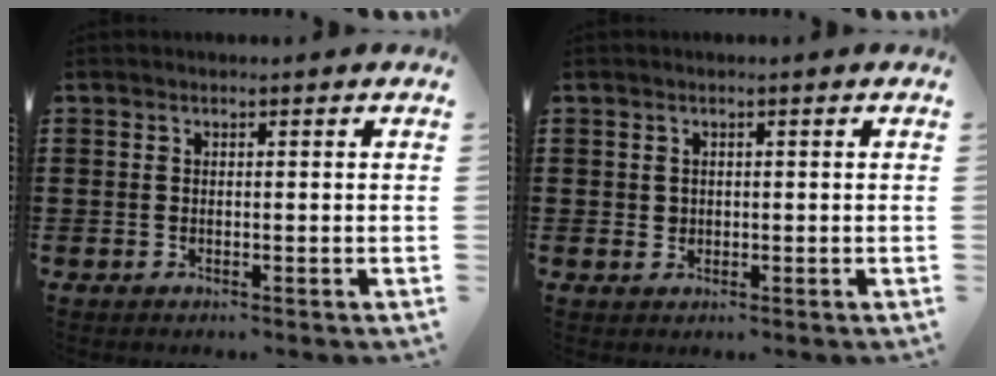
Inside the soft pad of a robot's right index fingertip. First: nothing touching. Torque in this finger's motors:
{"motor_torque": [-0.58, 0.59, 0.00, 0.01]}